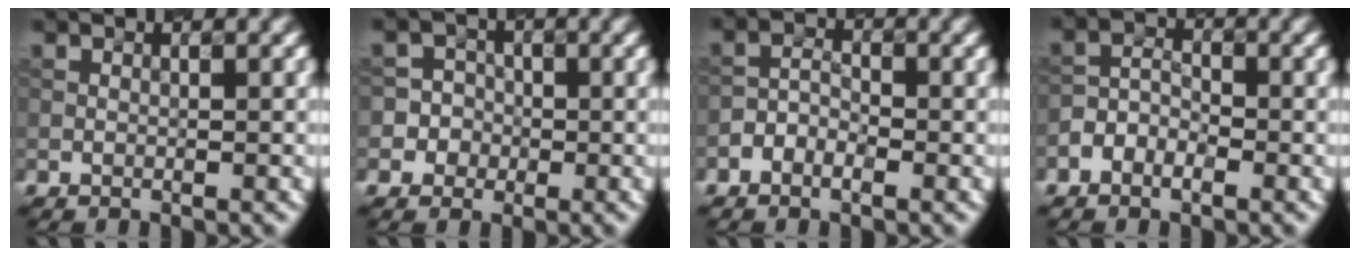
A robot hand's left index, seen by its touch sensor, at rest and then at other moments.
{"total": 4.0, "force": [-1.2, 3.8, 0.3], "torque": [0.020, 0.018, -0.041]}
{"total": 1.9, "force": [-1.0, 1.1, 1.2], "torque": [-0.025, 0.009, -0.025]}
{"total": 2.3, "force": [-1.3, 1.4, 1.4], "torque": [-0.027, 0.011, -0.030]}